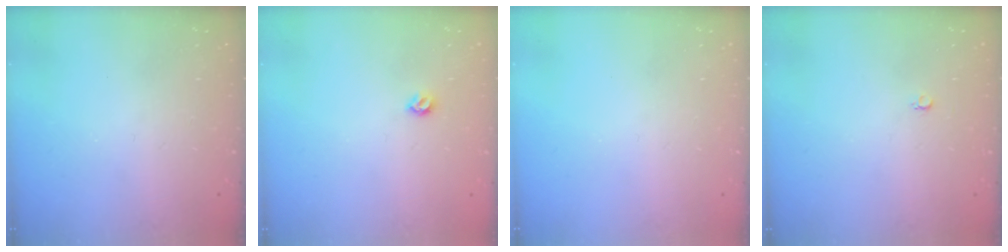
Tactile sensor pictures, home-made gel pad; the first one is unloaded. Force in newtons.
{"total": 4.9, "press": 4.8, "slide": 0.8}
{"total": 0.0}
{"total": 2.6, "press": 2.6, "slide": 0.3}